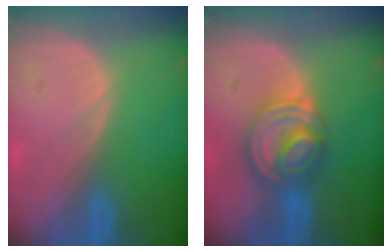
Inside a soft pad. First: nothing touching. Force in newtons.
{"total": 8.0, "press": 6.8, "slide": 4.2}